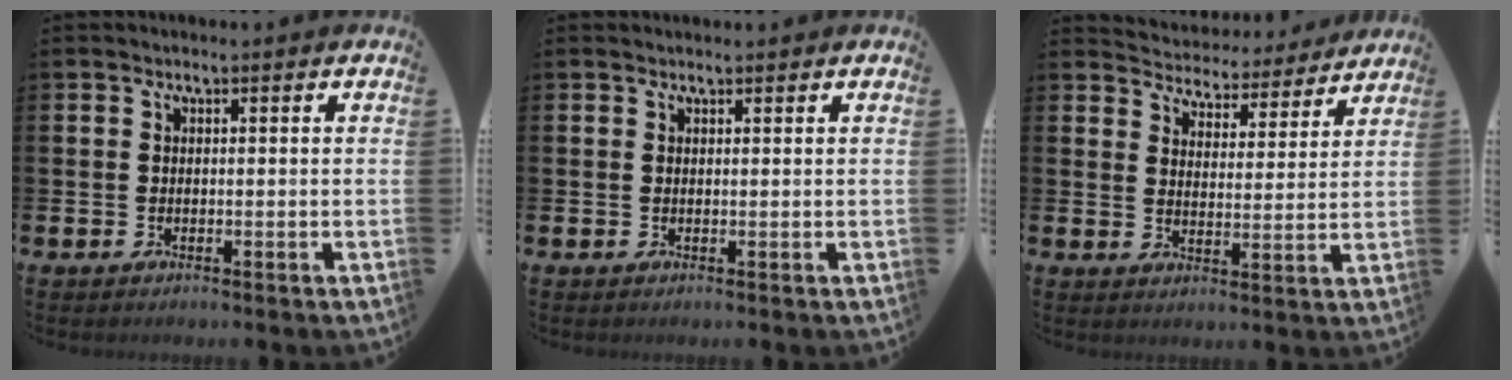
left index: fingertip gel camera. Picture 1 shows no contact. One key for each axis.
{"total": 0.5, "fx": 0.5, "fy": 0.1, "fz": 0.1, "tx": 0.010, "ty": -0.005, "tz": 0.007}
{"total": 4.7, "fx": 4.6, "fy": 1.3, "fz": -0.3, "tx": -0.015, "ty": -0.044, "tz": 0.075}